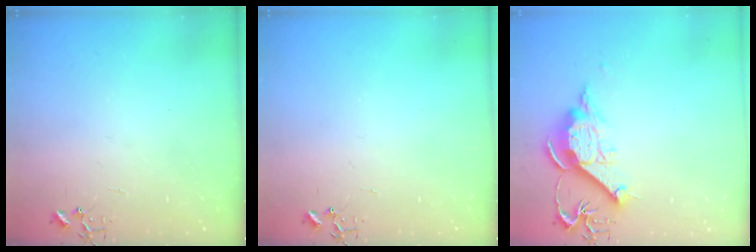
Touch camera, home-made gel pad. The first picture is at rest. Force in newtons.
{"total": 0.0}
{"total": 13.3, "press": 13.3, "slide": 1.1}